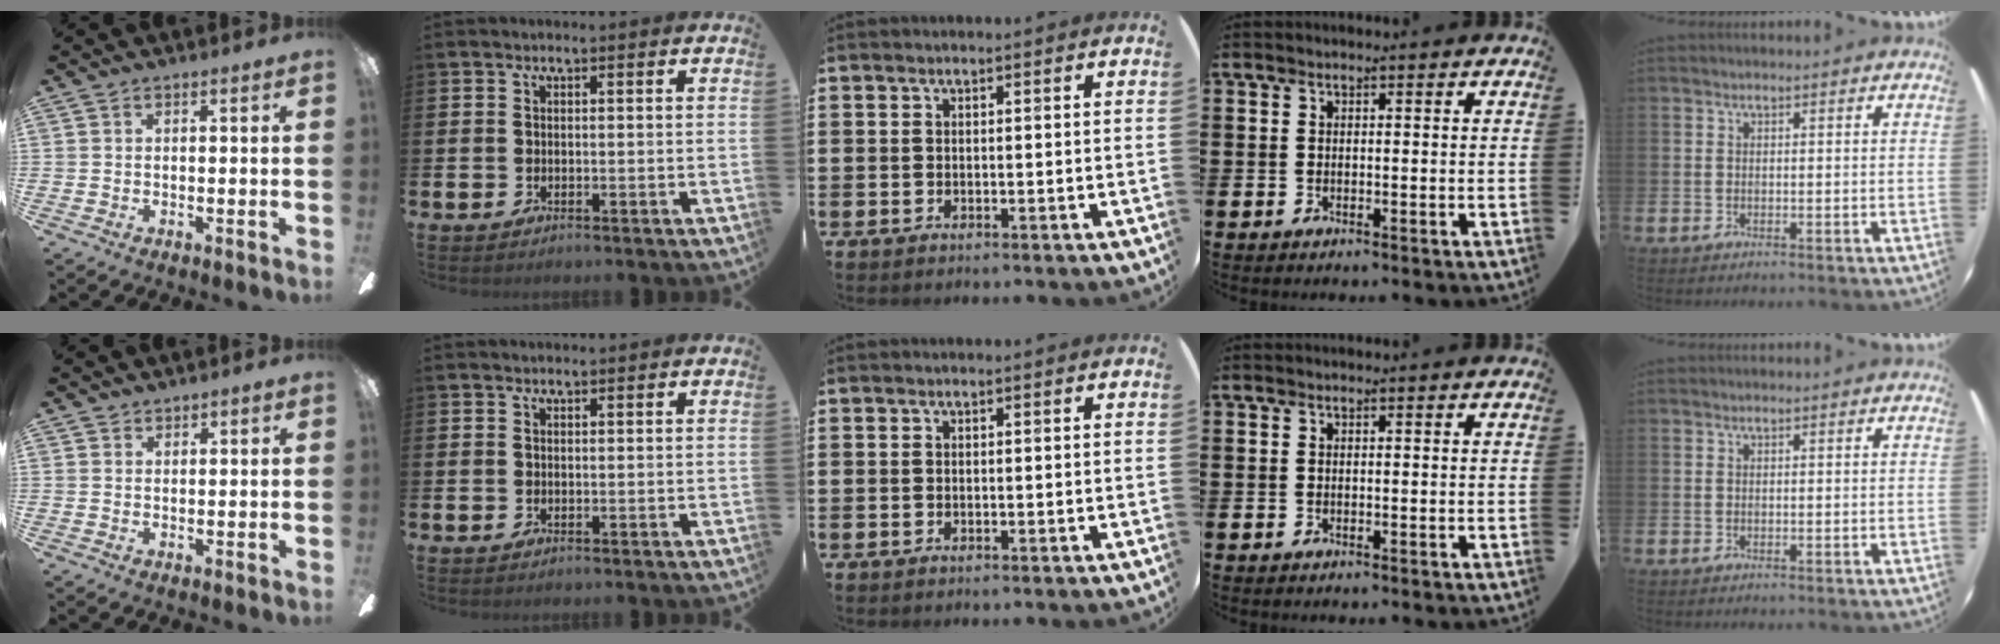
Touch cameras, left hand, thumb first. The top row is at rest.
{"thumb": {"total": 1.2, "force": [1.0, 0.5, 0.0], "torque": [0.000, 0.000, 0.020]}, "index": {"total": 0.8, "force": [0.7, 0.2, 0.1], "torque": [0.012, -0.003, 0.010]}}